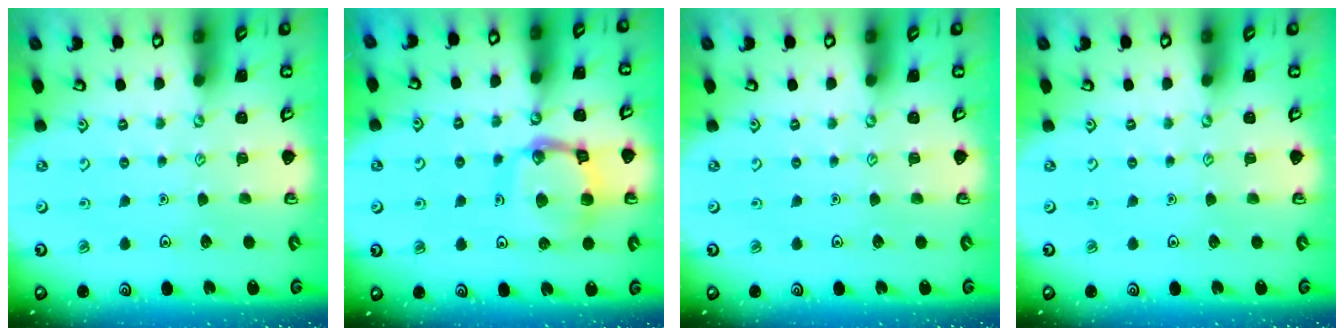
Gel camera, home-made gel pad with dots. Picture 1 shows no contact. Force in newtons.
{"total": 14.3, "press": 14.2, "slide": 1.4}
{"total": 0.0}
{"total": 0.0}